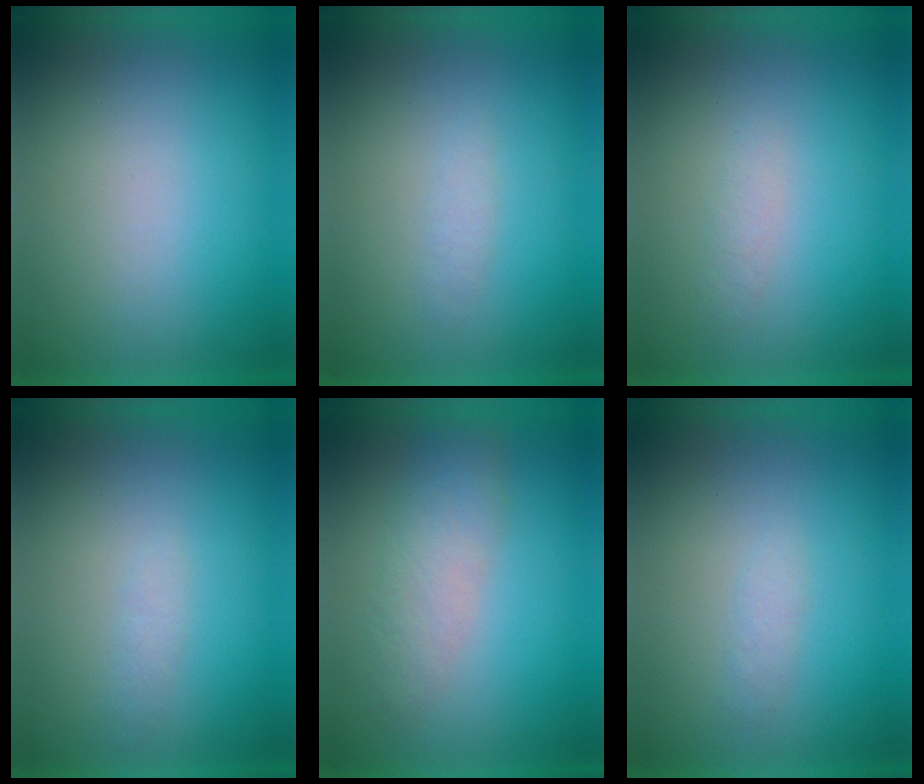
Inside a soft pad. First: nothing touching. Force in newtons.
{"total": 1.4}
{"total": 1.3}
{"total": 1.3}
{"total": 3.4}
{"total": 1.5}